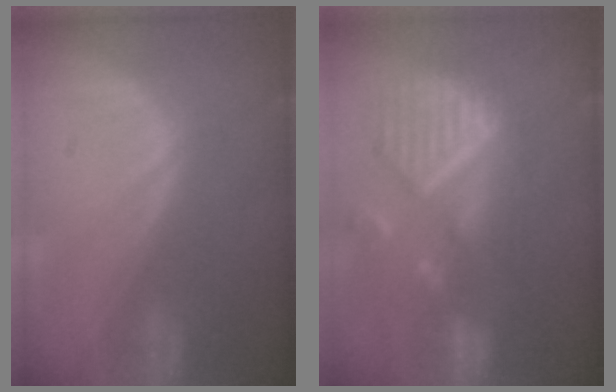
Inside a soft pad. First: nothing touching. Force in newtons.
{"total": 11.7, "press": 10.3, "slide": 5.6}